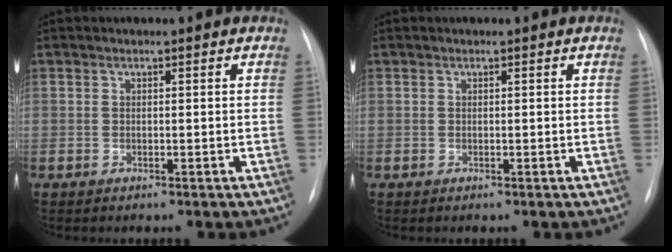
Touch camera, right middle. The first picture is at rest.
{"total": 0.0}